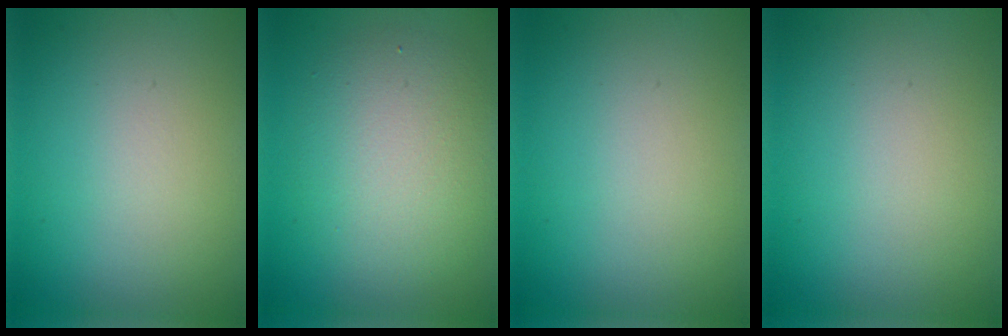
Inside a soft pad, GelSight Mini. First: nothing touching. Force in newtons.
{"total": 5.6, "press": 5.6, "slide": 0.3}
{"total": 0.0}
{"total": 0.0}